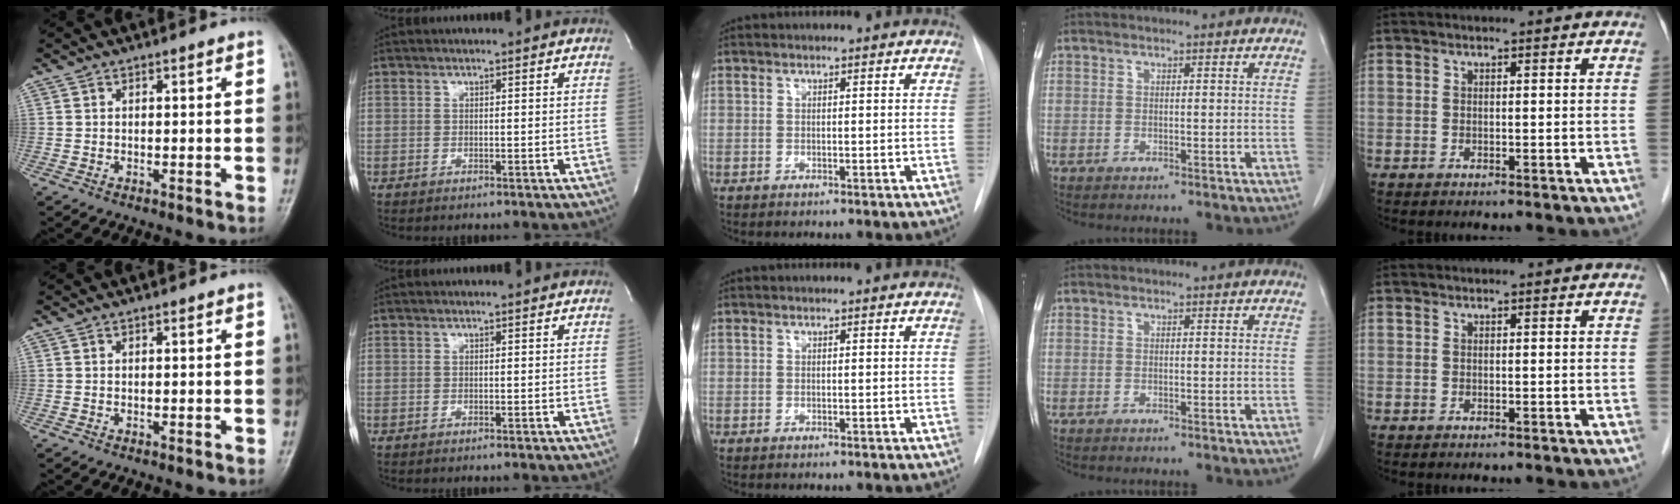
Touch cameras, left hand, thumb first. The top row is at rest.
{}